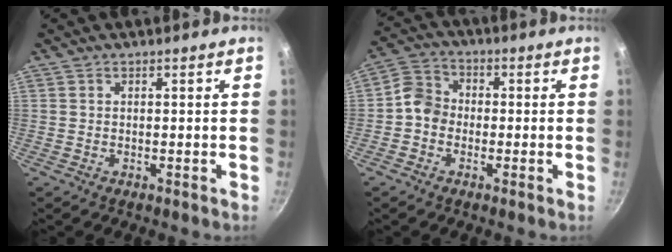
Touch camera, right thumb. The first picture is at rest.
{"total": 5.8, "force": [-1.3, 5.0, 2.7], "torque": [-0.023, 0.020, -0.044]}